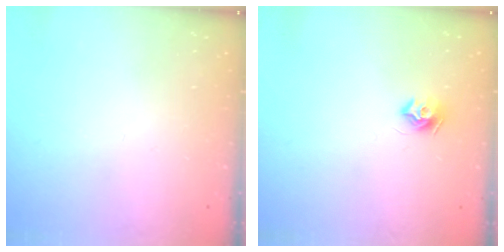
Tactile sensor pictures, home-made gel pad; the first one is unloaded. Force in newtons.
{"total": 7.6, "press": 7.6, "slide": 0.2}